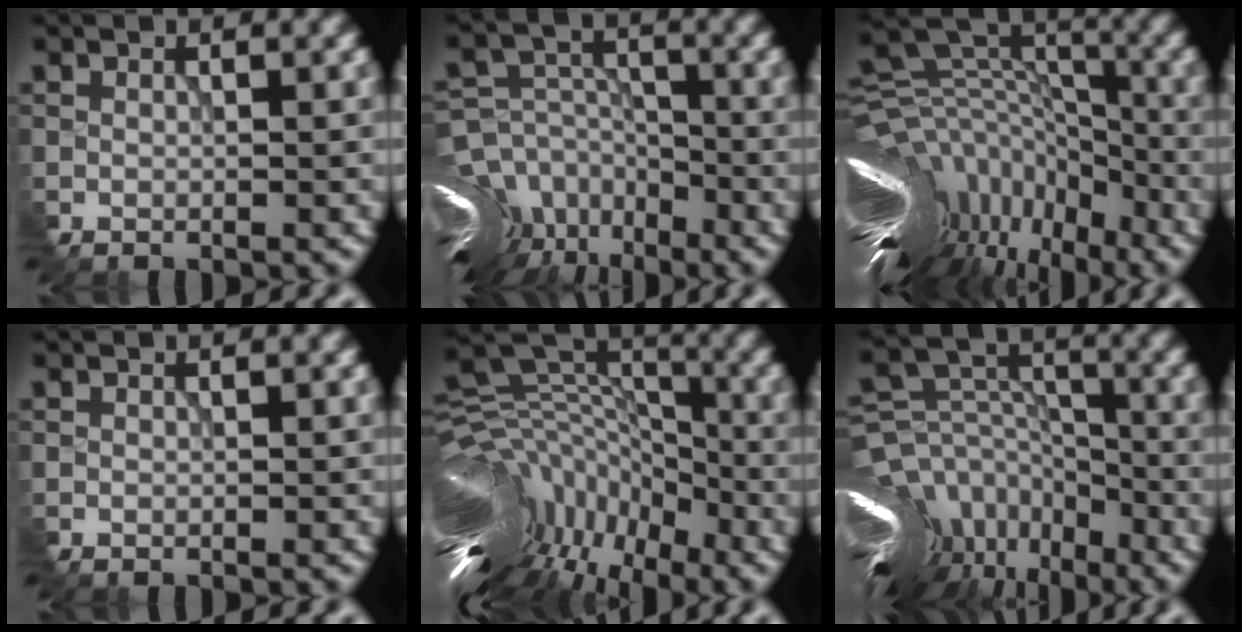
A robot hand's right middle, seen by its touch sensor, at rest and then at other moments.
{"total": 15.5, "force": [-10.4, 9.5, 6.3], "torque": [-0.145, -0.017, -0.151]}
{"total": 13.6, "force": [-5.8, 7.1, 10.1], "torque": [-0.193, 0.045, -0.049]}
{"total": 0.0}
{"total": 15.2, "force": [-7.0, 7.7, 11.1], "torque": [-0.201, 0.051, -0.083]}
{"total": 15.9, "force": [-11.2, 8.5, 7.5], "torque": [-0.145, 0.005, -0.141]}